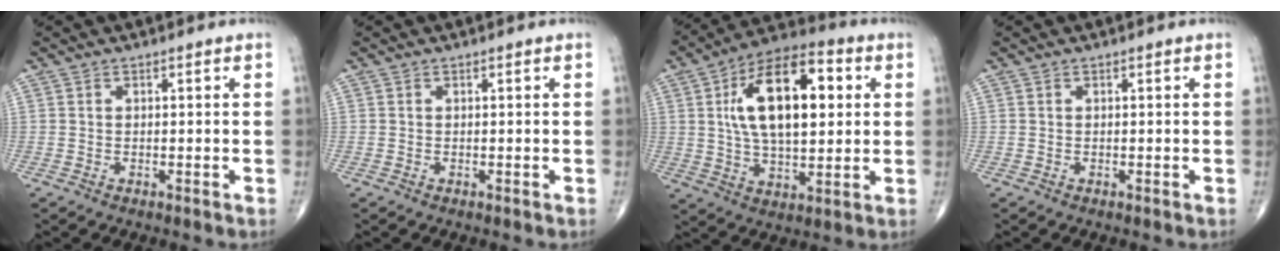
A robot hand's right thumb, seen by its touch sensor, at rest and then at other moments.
{"total": 0.0}
{"total": 19.6, "force": [4.1, 9.8, 16.5], "torque": [-0.253, 0.011, 0.064]}
{"total": 0.0}